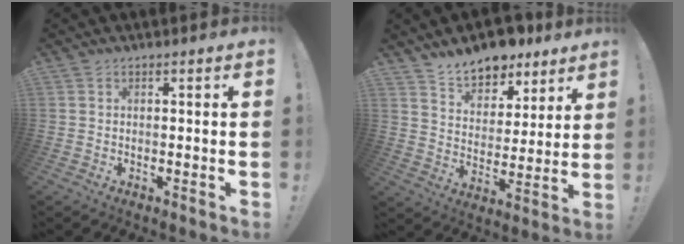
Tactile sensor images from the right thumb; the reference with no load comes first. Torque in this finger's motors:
{"motor_torque": [0.13, 0.26, 0.18, 0.17, 0.03]}